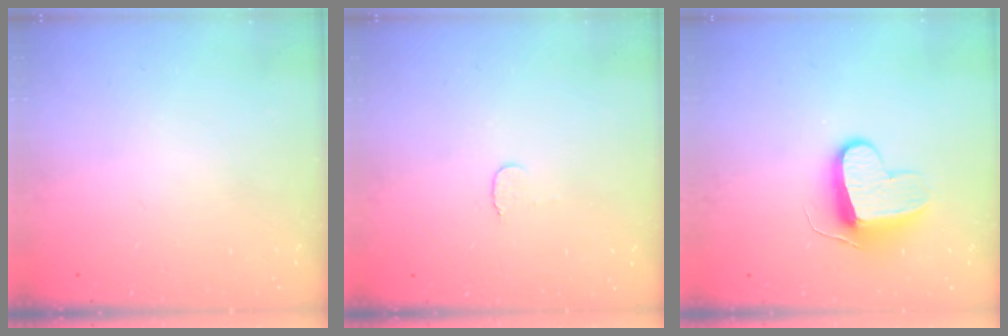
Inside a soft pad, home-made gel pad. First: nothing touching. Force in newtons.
{"total": 3.5, "press": 3.5, "slide": 0.4}
{"total": 10.3, "press": 10.2, "slide": 1.2}